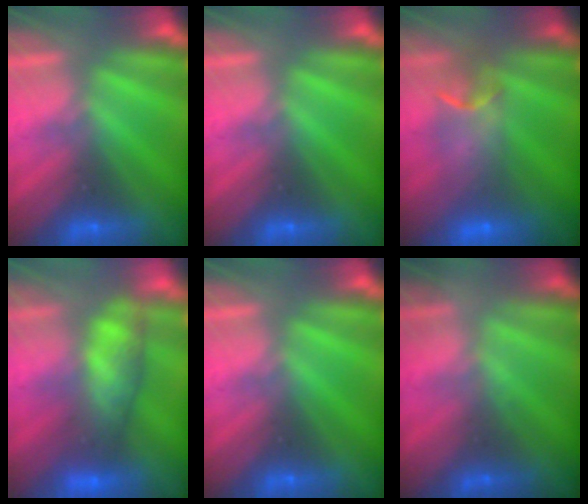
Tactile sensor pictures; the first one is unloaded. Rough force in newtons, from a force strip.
{"total": 0.0}
{"total": 6.2}
{"total": 8.0}
{"total": 0.0}
{"total": 1.6}